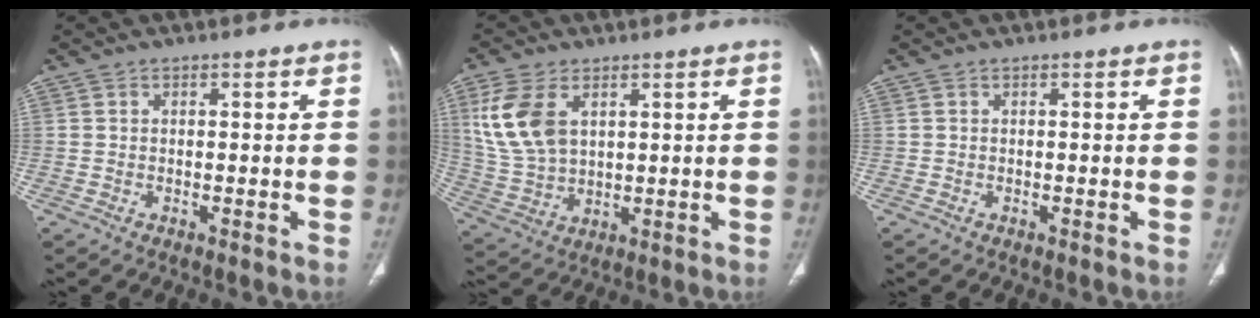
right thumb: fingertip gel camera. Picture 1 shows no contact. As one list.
[{"total": 11.8, "force": [4.2, 7.2, 8.4], "torque": [-0.179, -0.008, 0.095]}, {"total": 0.0}]